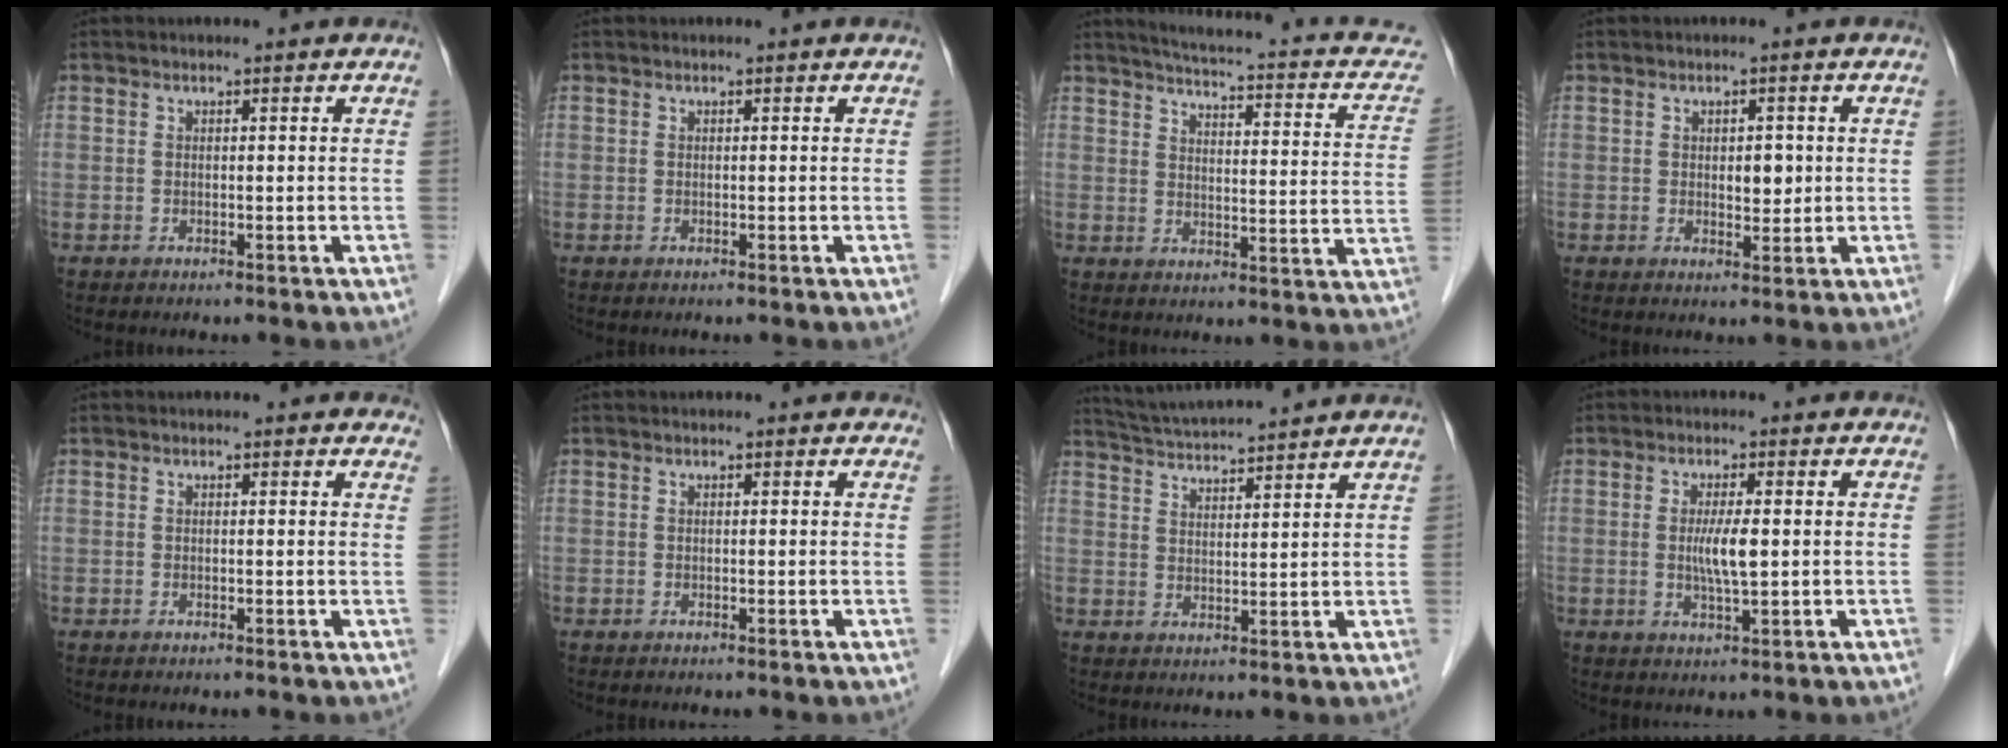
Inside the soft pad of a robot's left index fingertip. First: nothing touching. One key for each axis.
{"total": 0.0}
{"total": 16.1, "fx": 12.4, "fy": 4.1, "fz": 9.4, "tx": -0.120, "ty": -0.004, "tz": 0.128}
{"total": 2.7, "fx": 0.3, "fy": 1.6, "fz": 2.2, "tx": -0.029, "ty": 0.000, "tz": 0.008}
{"total": 3.4, "fx": 3.0, "fy": 1.0, "fz": 1.2, "tx": -0.003, "ty": 0.002, "tz": 0.017}
{"total": 1.5, "fx": 1.3, "fy": 0.5, "fz": 0.6, "tx": -0.008, "ty": 0.006, "tz": 0.006}
{"total": 12.3, "fx": 11.5, "fy": 0.0, "fz": 4.5, "tx": -0.087, "ty": 0.029, "tz": 0.172}
{"total": 4.2, "fx": 0.1, "fy": 0.4, "fz": 4.2, "tx": -0.081, "ty": -0.006, "tz": 0.003}